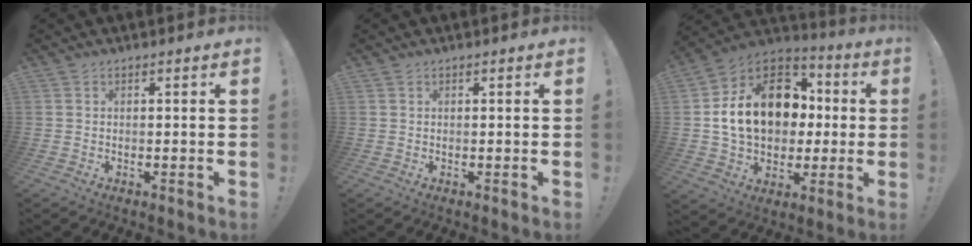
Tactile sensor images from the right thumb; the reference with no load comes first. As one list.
[{"total": 1.3, "force": [-0.8, -0.7, -0.7], "torque": [0.020, 0.002, -0.017]}, {"total": 20.7, "force": [2.5, 15.2, 13.9], "torque": [-0.226, 0.015, 0.064]}]